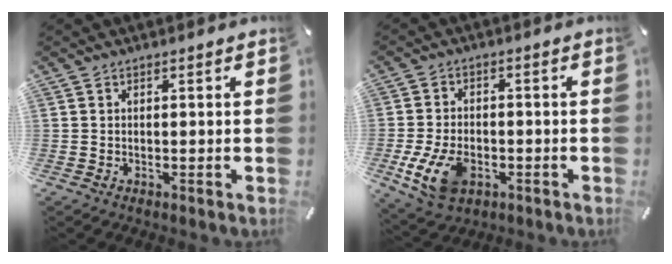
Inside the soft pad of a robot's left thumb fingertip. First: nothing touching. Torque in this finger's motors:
{"motor_torque": [1.46, 2.39, 0.74, -0.07, 0.39]}